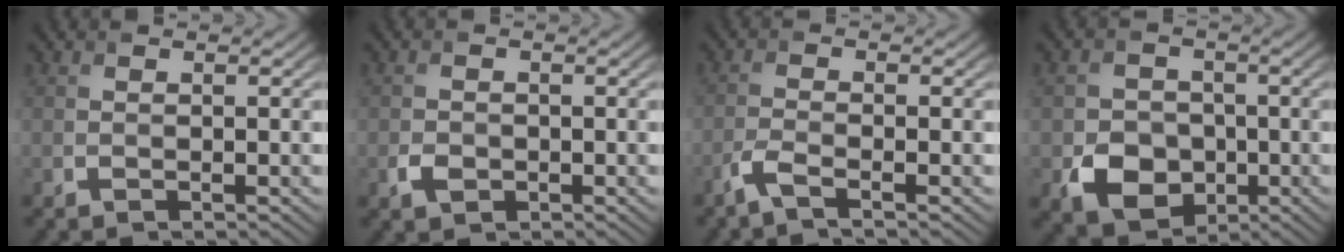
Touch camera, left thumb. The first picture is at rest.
{"total": 1.8, "force": [-0.7, 1.4, 0.9], "torque": [-0.019, -0.005, -0.015]}
{"total": 2.6, "force": [-1.8, 0.3, 1.8], "torque": [-0.038, -0.001, -0.050]}
{"total": 6.4, "force": [-2.0, 5.3, 3.0], "torque": [-0.056, -0.015, -0.041]}